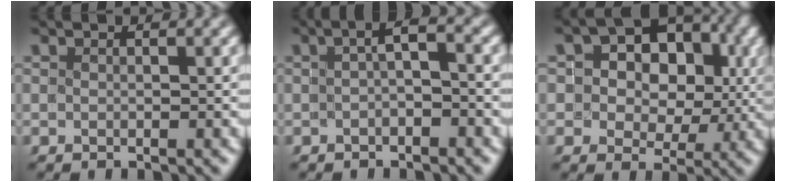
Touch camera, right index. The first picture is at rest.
{"total": 2.0, "force": [0.0, 0.7, 1.9], "torque": [-0.019, 0.003, -0.002]}
{"total": 8.7, "force": [1.4, 7.4, 4.4], "torque": [-0.075, -0.007, 0.011]}